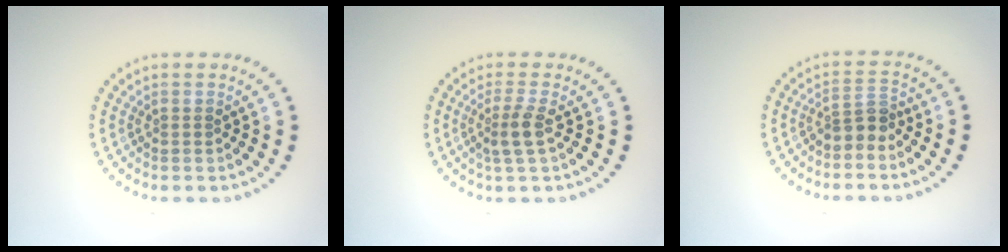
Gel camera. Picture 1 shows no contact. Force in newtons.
{"total": 2.2, "press": 1.8, "slide": 1.3}
{"total": 2.3, "press": 1.9, "slide": 1.4}